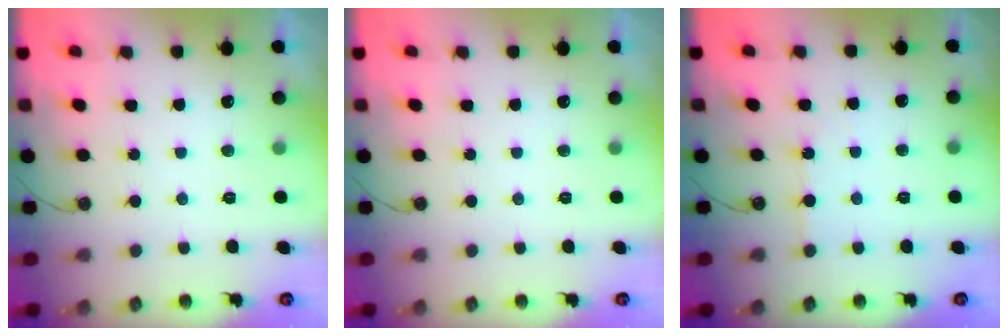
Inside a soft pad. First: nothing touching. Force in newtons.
{"total": 0.0}
{"total": 2.9, "press": 2.9, "slide": 0.5}